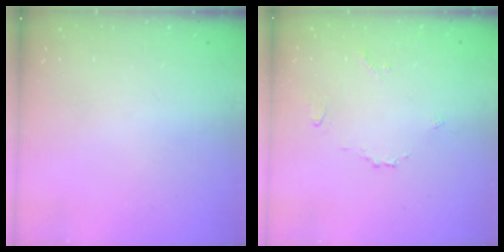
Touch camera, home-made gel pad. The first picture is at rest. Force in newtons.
{"total": 3.6, "press": 3.5, "slide": 0.7}